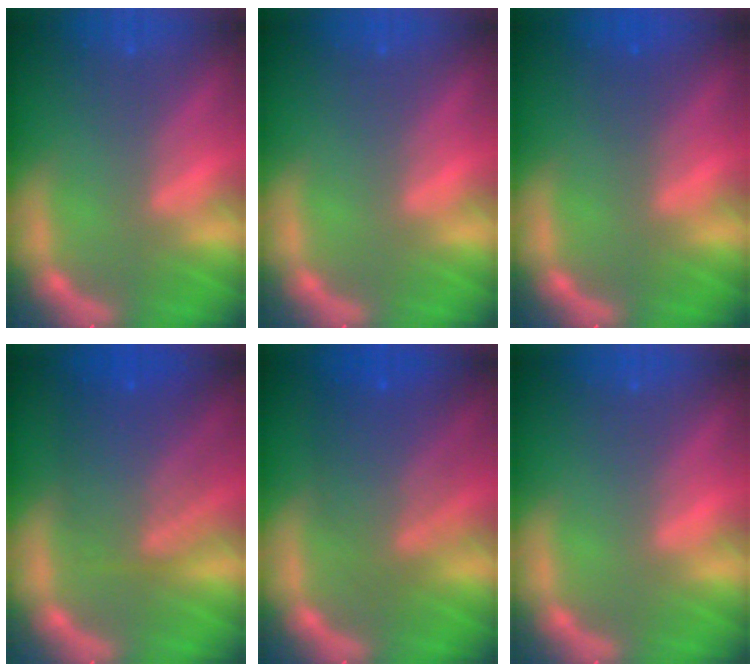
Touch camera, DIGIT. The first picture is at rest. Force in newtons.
{"total": 0.0}
{"total": 0.9}
{"total": 7.1}
{"total": 6.6}
{"total": 0.0}